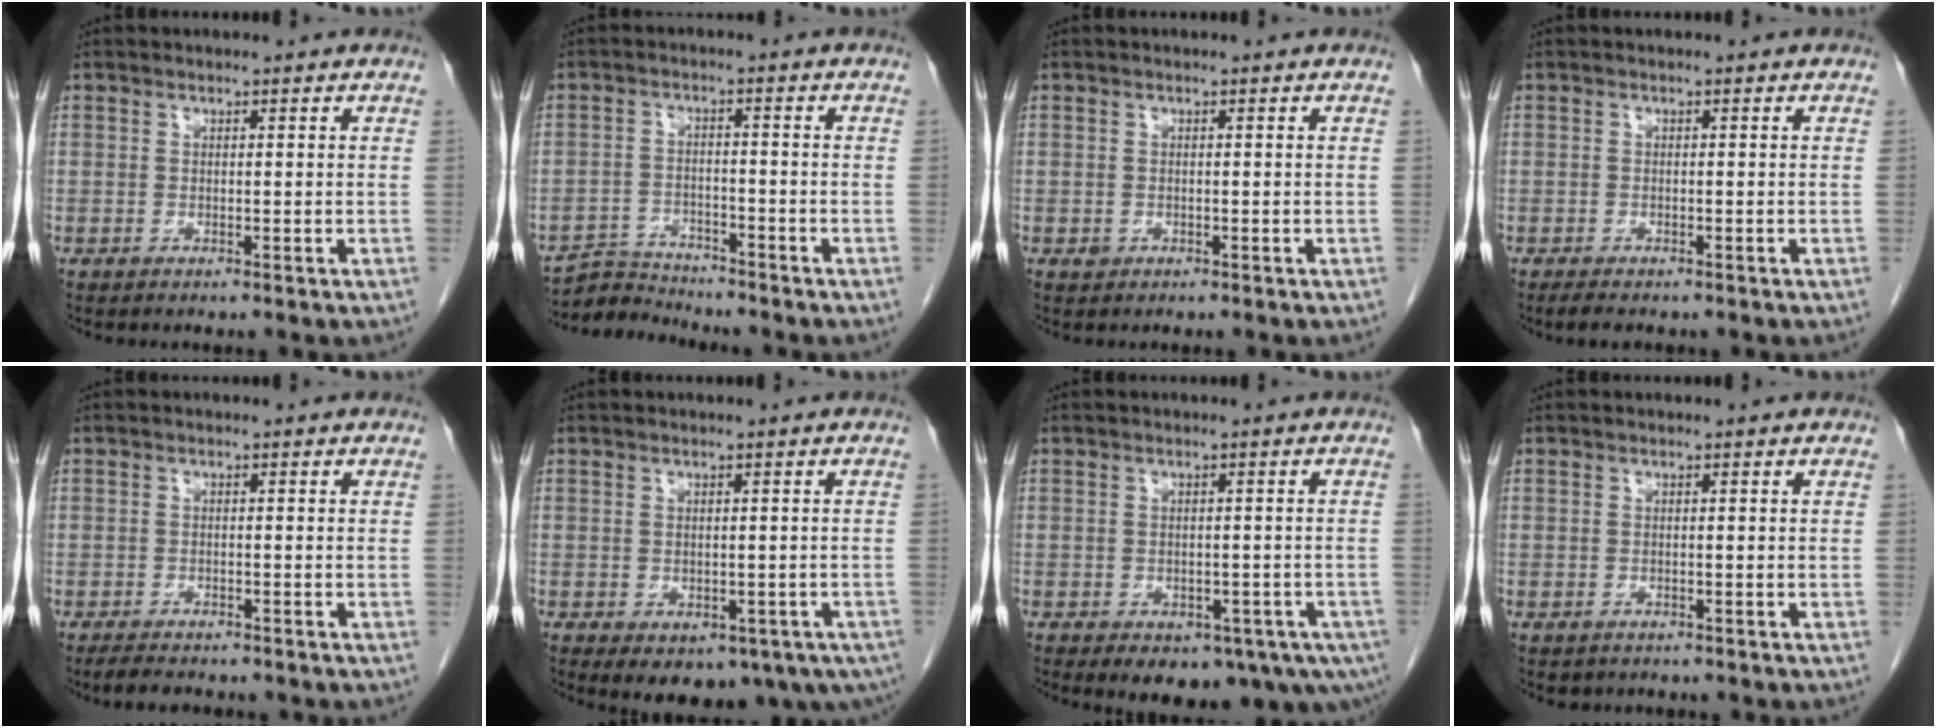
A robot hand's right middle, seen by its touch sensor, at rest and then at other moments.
{"total": 5.0, "force": [-4.9, 0.3, -0.8], "torque": [0.011, -0.004, -0.090]}
{"total": 0.7, "force": [-0.2, 0.6, 0.2], "torque": [-0.004, 0.001, -0.002]}
{"total": 1.8, "force": [-1.4, 0.6, 0.9], "torque": [-0.023, -0.005, -0.021]}
{"total": 3.6, "force": [-3.1, 1.1, 1.4], "torque": [-0.029, -0.008, -0.046]}
{"total": 11.9, "force": [-6.4, 7.3, 6.9], "torque": [-0.098, -0.006, -0.071]}
{"total": 11.5, "force": [-6.8, 5.7, 7.3], "torque": [-0.080, 0.002, -0.081]}
{"total": 1.0, "force": [-0.7, 0.7, 0.1], "torque": [-0.010, 0.001, -0.007]}